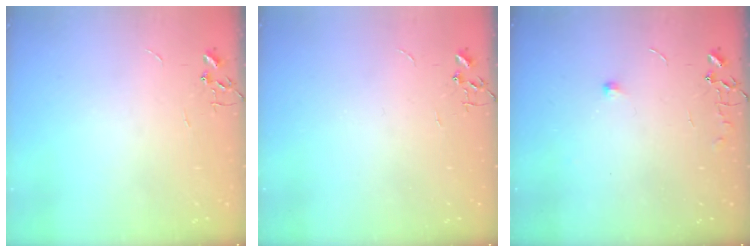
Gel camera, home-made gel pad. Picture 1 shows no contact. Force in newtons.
{"total": 0.0}
{"total": 6.1, "press": 6.1, "slide": 0.9}